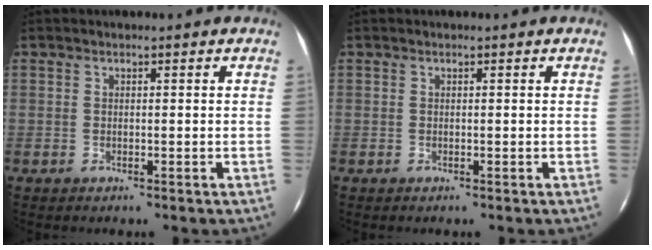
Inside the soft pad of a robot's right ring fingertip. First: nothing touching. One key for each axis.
{"total": 0.0}